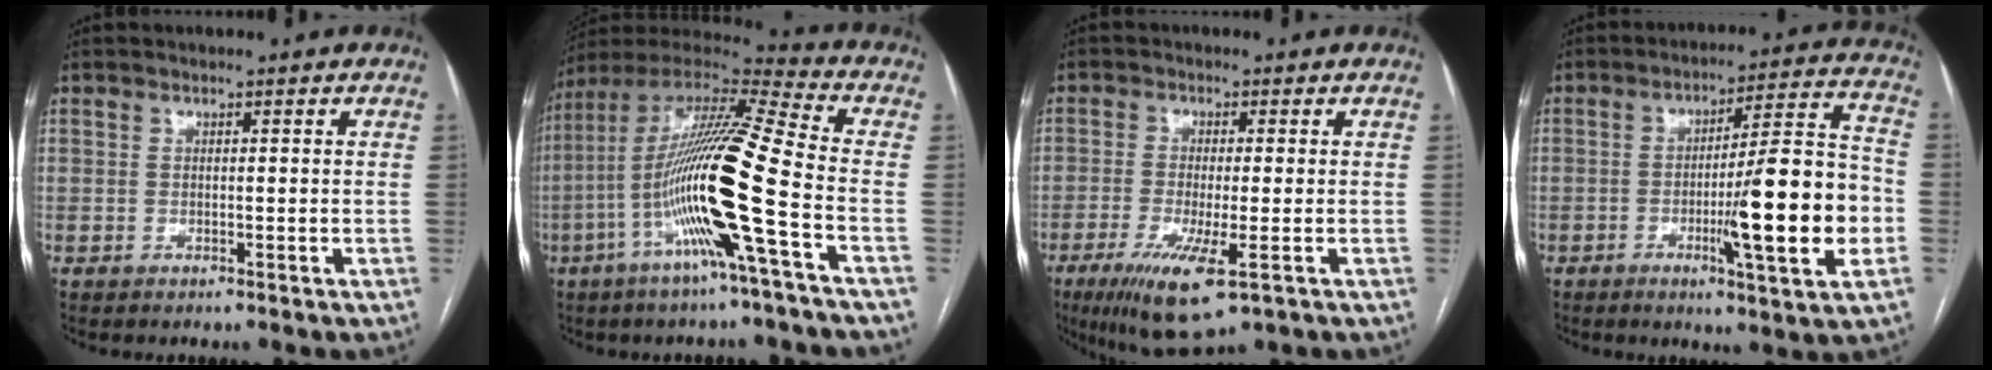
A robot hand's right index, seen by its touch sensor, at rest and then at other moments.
{"total": 19.8, "force": [-5.6, -0.6, 19.0], "torque": [-0.371, -0.005, -0.118]}
{"total": 9.8, "force": [-4.6, 1.6, 8.4], "torque": [-0.155, -0.029, -0.074]}
{"total": 16.8, "force": [-3.9, 0.7, 16.4], "torque": [-0.243, 0.002, -0.058]}